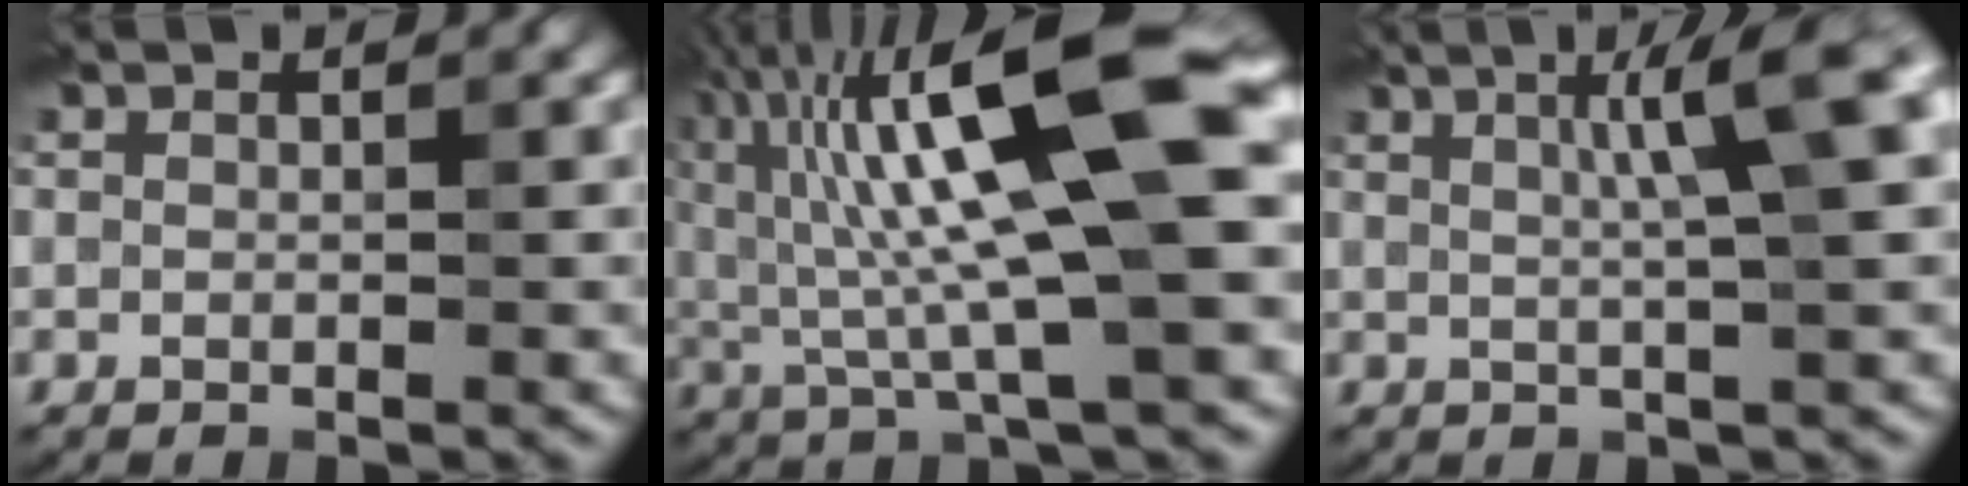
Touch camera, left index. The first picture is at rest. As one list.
[{"total": 15.2, "force": [3.1, 3.4, 14.5], "torque": [-0.244, 0.014, 0.048]}, {"total": 6.7, "force": [2.1, 1.0, 6.3], "torque": [-0.078, 0.019, 0.031]}]